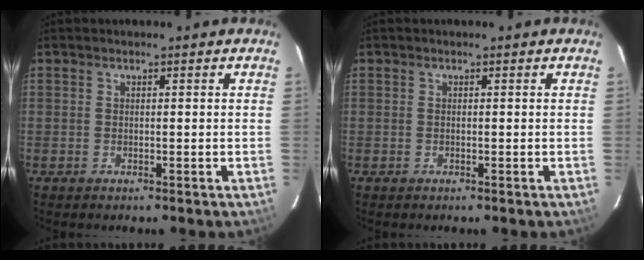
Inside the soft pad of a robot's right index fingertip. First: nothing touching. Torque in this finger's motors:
{"motor_torque": [0.15, 0.03, 0.03, 0.01]}